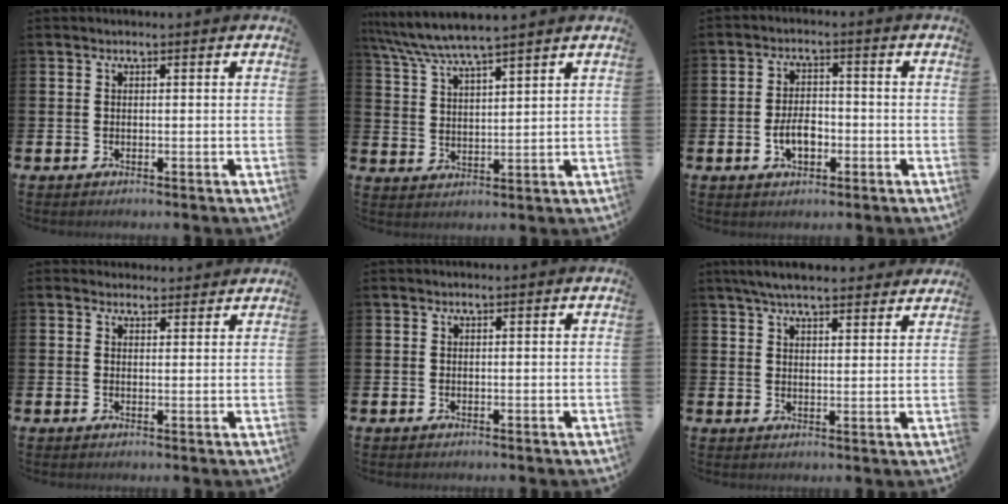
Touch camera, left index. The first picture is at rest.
{"total": 6.0, "force": [5.7, 0.1, 1.9], "torque": [-0.059, -0.028, 0.101]}
{"total": 4.2, "force": [-1.3, 2.5, 3.2], "torque": [-0.049, 0.005, -0.025]}
{"total": 2.2, "force": [2.1, 0.7, -0.1], "torque": [0.009, -0.008, 0.037]}
{"total": 0.0}
{"total": 5.7, "force": [5.3, 0.9, 1.7], "torque": [-0.041, -0.018, 0.097]}